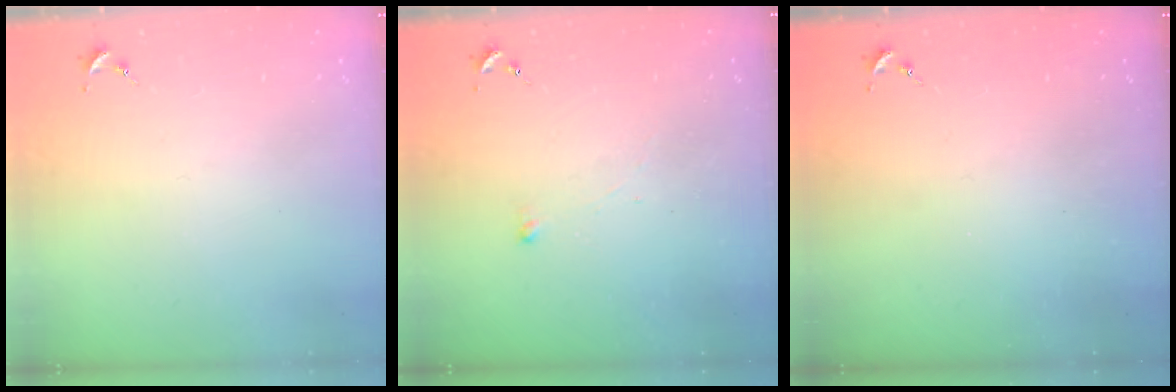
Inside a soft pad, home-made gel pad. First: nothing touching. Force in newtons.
{"total": 2.5, "press": 2.5, "slide": 0.5}
{"total": 0.0}